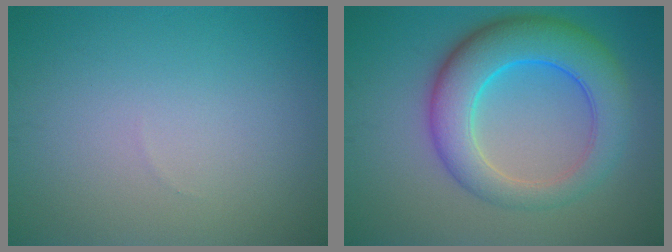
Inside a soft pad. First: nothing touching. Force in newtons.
{"total": 8.0, "press": 8.0, "slide": 0.2}